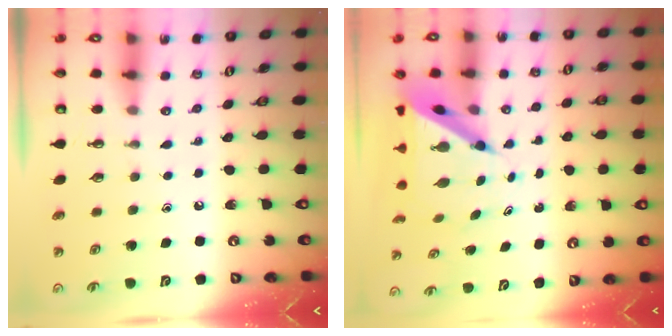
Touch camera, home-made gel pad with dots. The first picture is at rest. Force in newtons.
{"total": 7.7, "press": 7.6, "slide": 0.6}